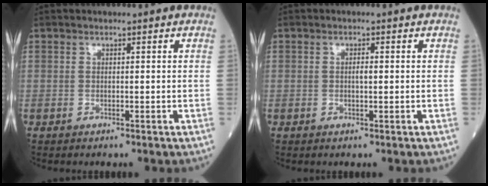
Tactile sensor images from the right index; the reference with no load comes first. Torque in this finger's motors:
{"motor_torque": [-0.03, 0.00, 0.01, 0.00]}